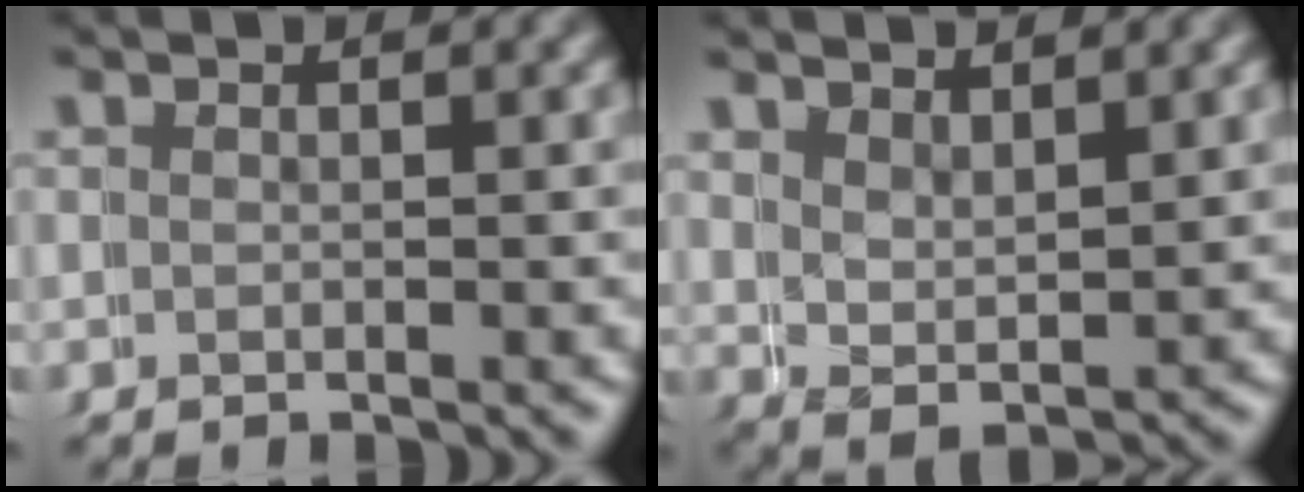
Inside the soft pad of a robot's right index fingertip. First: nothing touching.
{"total": 2.9, "force": [2.4, 1.2, 0.9], "torque": [-0.025, -0.010, 0.046]}